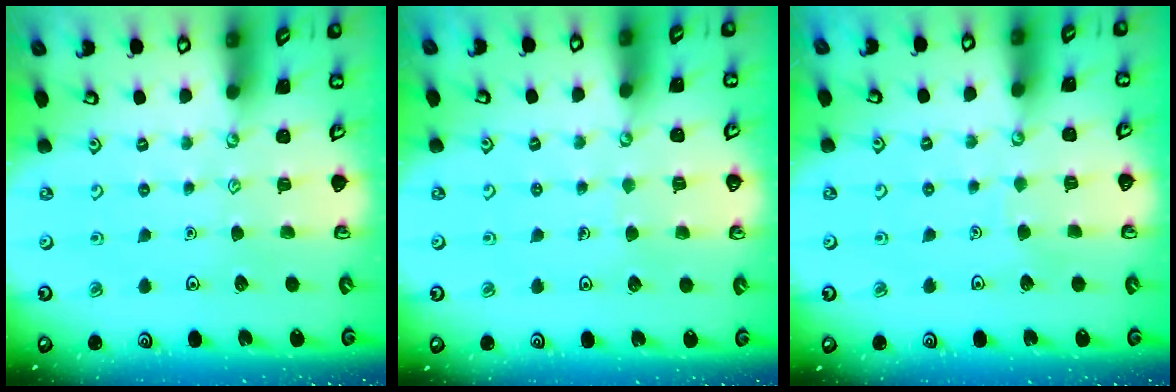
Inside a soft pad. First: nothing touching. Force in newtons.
{"total": 2.6, "press": 2.6, "slide": 0.2}
{"total": 2.7, "press": 2.7, "slide": 0.2}